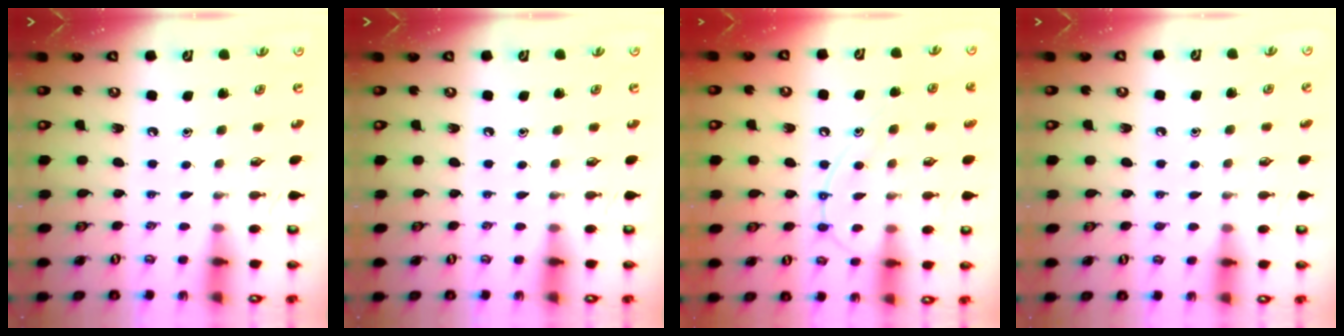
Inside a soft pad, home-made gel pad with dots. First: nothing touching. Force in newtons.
{"total": 0.0}
{"total": 12.3, "press": 12.2, "slide": 1.2}
{"total": 3.9, "press": 3.8, "slide": 0.5}